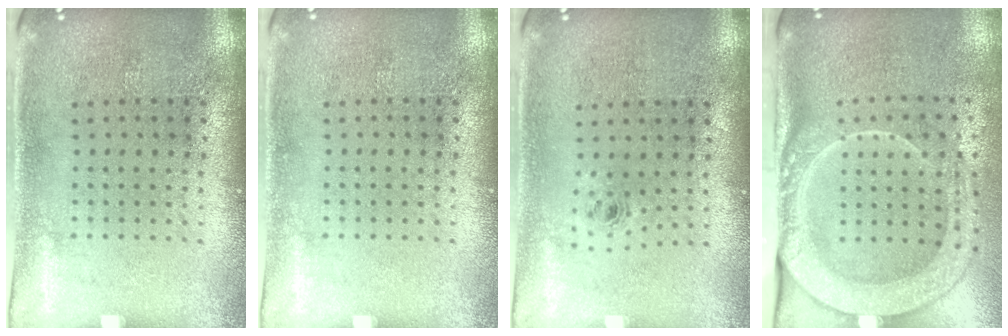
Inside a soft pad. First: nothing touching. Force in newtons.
{"total": 0.0}
{"total": 0.6, "press": 0.3, "slide": 0.5}
{"total": 2.5, "press": 2.0, "slide": 1.6}